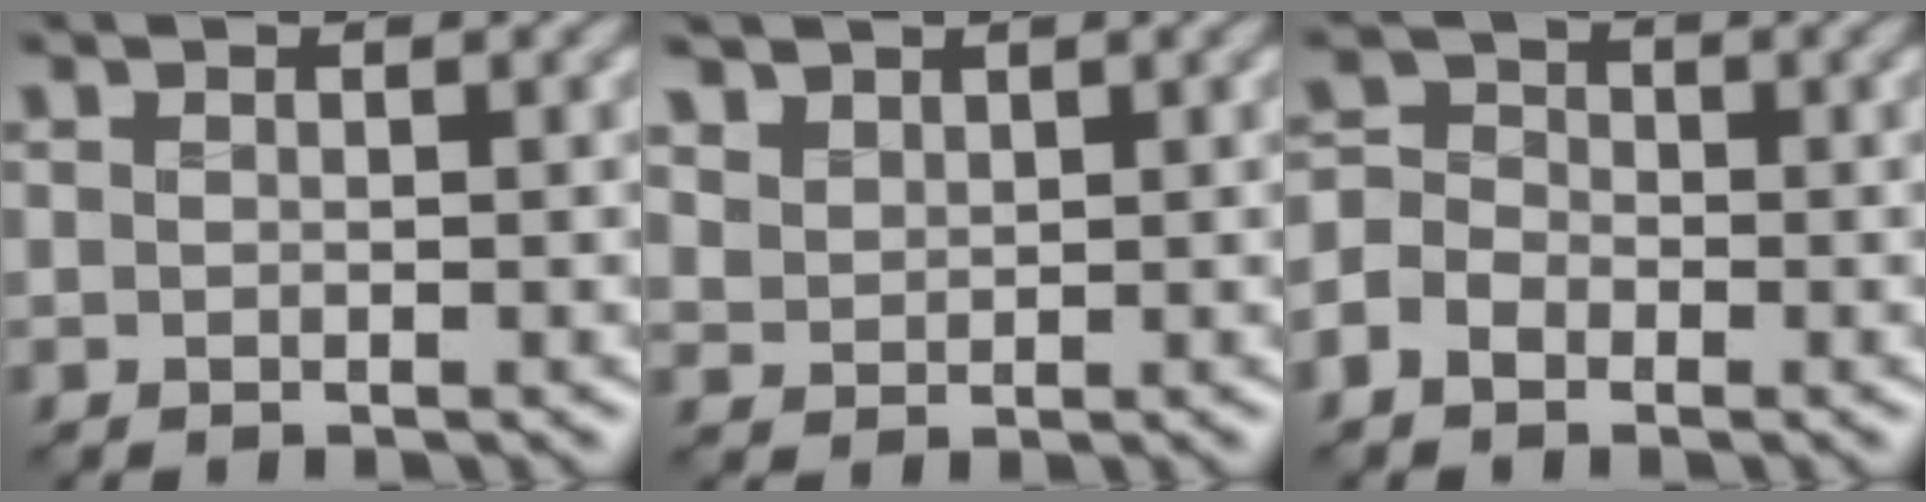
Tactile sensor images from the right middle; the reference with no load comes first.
{"total": 3.1, "force": [2.3, 1.9, 0.9], "torque": [-0.035, -0.003, 0.061]}
{"total": 3.4, "force": [-1.7, 2.5, 1.5], "torque": [-0.027, 0.003, -0.039]}